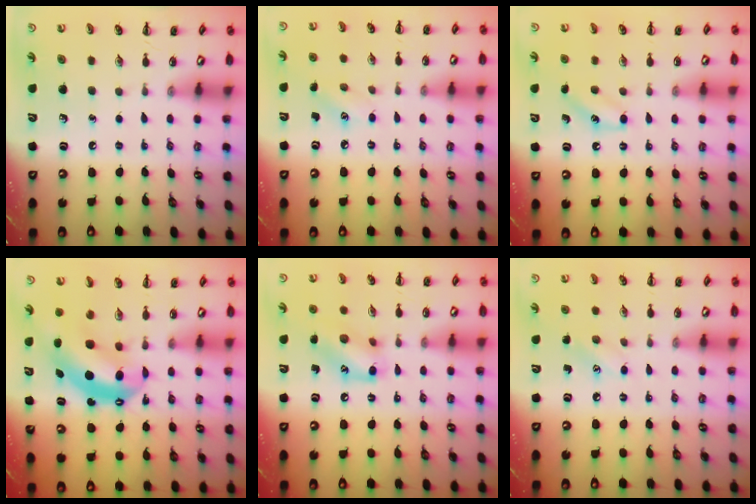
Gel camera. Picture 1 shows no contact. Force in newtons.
{"total": 4.8, "press": 4.6, "slide": 1.3}
{"total": 7.5, "press": 7.2, "slide": 2.0}
{"total": 6.6, "press": 6.5, "slide": 1.5}
{"total": 12.4, "press": 12.4, "slide": 0.8}
{"total": 5.6, "press": 5.4, "slide": 1.4}